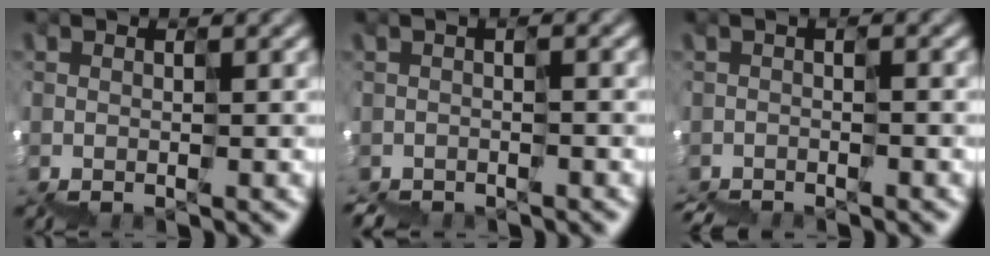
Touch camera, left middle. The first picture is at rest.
{"total": 2.0, "force": [-2.0, 0.1, 0.0], "torque": [0.007, 0.008, -0.021]}
{"total": 2.6, "force": [-2.4, 0.2, 0.7], "torque": [-0.006, 0.003, -0.028]}